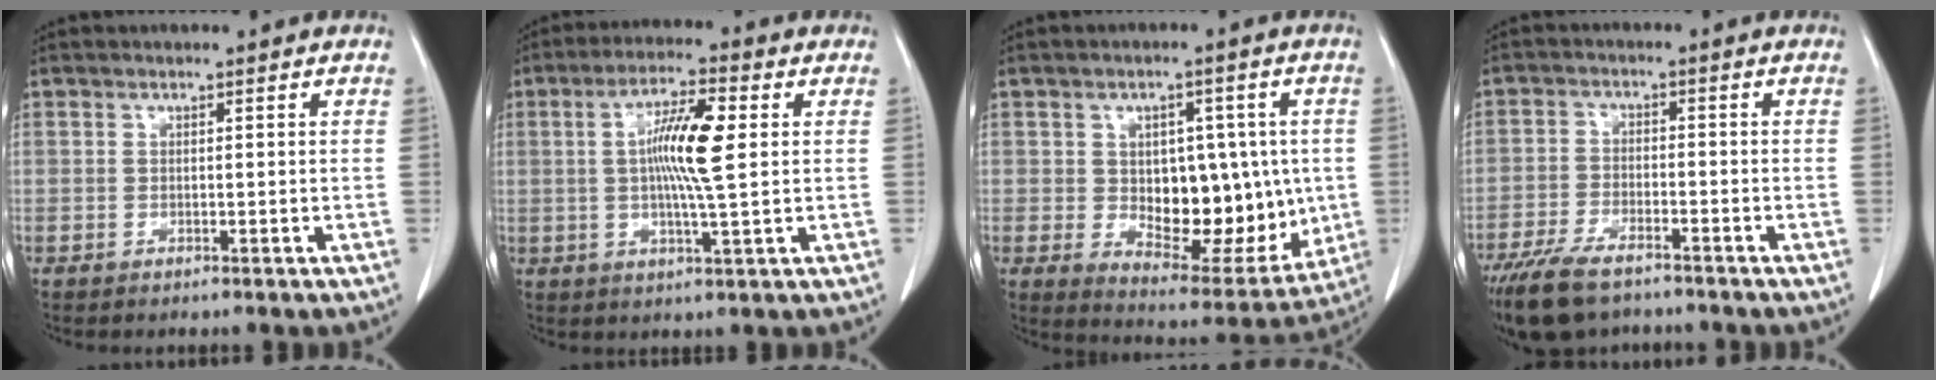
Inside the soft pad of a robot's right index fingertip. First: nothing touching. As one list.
[{"total": 9.6, "force": [1.3, 0.7, 9.5], "torque": [-0.177, 0.002, 0.020]}, {"total": 16.6, "force": [-0.2, 9.2, 13.8], "torque": [-0.194, 0.005, 0.026]}, {"total": 10.0, "force": [-7.7, 3.2, 5.5], "torque": [-0.101, -0.019, -0.133]}]